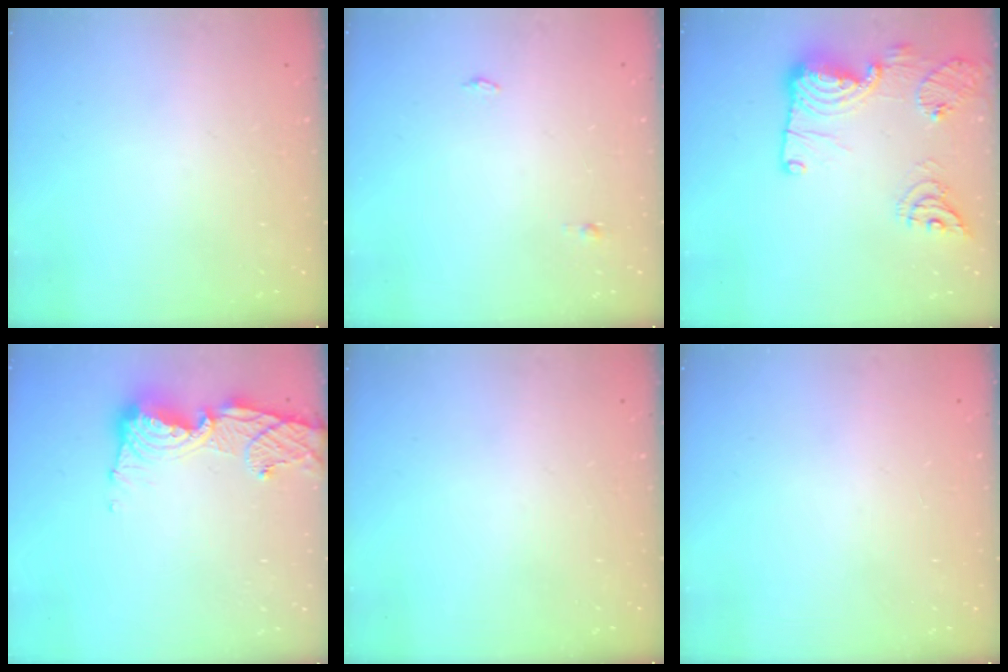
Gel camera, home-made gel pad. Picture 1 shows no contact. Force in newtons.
{"total": 7.6, "press": 3.3, "slide": 6.8}
{"total": 19.1, "press": 18.3, "slide": 5.5}
{"total": 13.3, "press": 13.2, "slide": 1.6}
{"total": 0.0}
{"total": 0.9, "press": 0.9, "slide": 0.0}